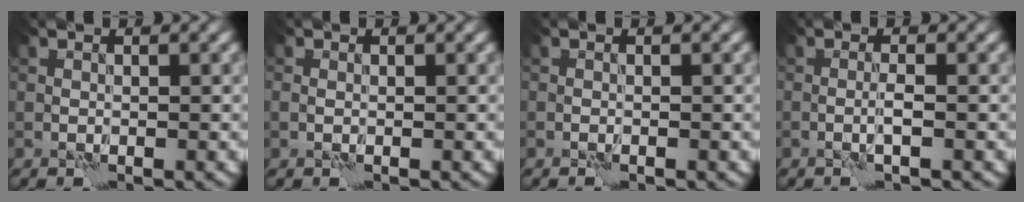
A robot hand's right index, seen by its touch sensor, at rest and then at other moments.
{"total": 0.7, "force": [-0.2, 0.5, 0.5], "torque": [-0.012, -0.001, -0.005]}
{"total": 0.0}
{"total": 1.0, "force": [-0.1, -0.1, 1.0], "torque": [-0.020, 0.003, -0.005]}